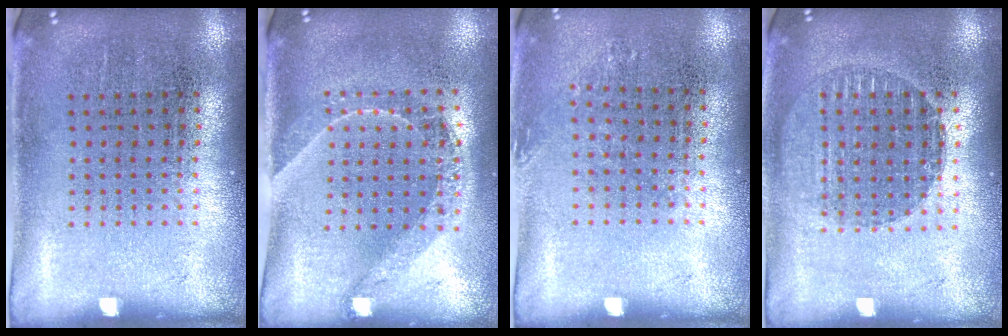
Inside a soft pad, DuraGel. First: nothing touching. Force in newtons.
{"total": 1.4, "press": 1.2, "slide": 0.7}
{"total": 0.8, "press": 0.7, "slide": 0.3}
{"total": 1.4, "press": 1.2, "slide": 0.6}